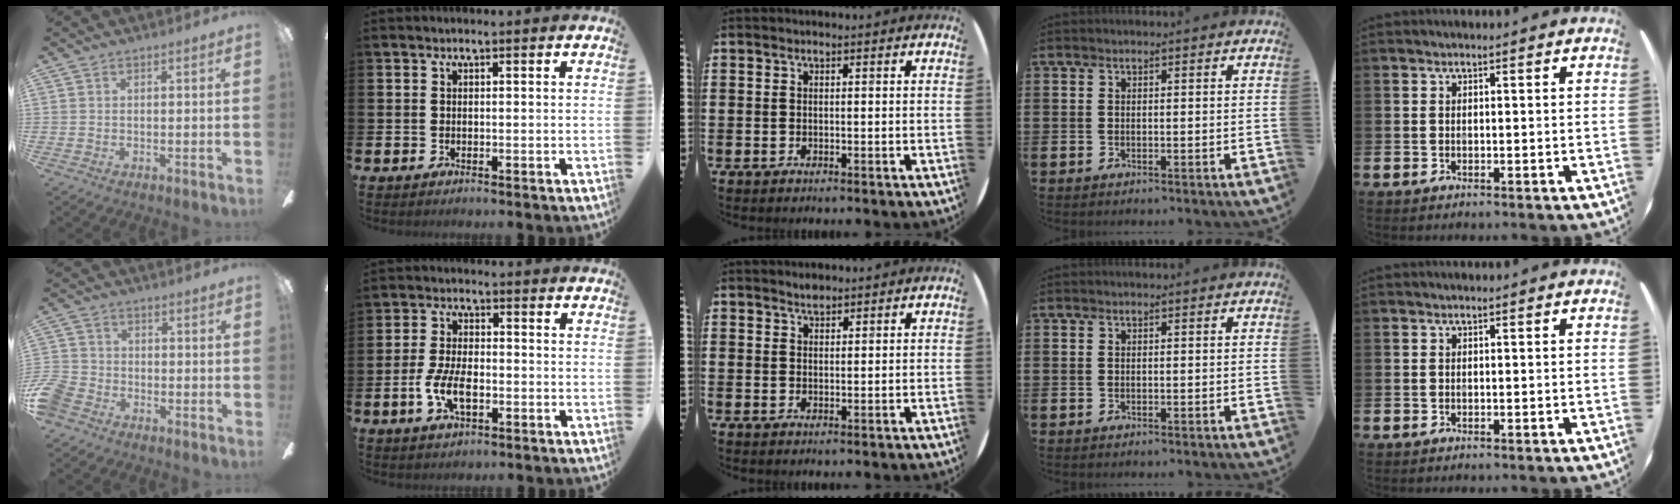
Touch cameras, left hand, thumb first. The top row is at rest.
{"thumb": {"total": 7.1, "force": [-4.3, 4.8, 3.0], "torque": [-0.079, 0.023, -0.085]}, "index": {"total": 5.6, "force": [-1.6, 2.5, 4.7], "torque": [-0.092, 0.002, -0.029]}, "middle": {"total": 1.5, "force": [1.4, 0.3, 0.1], "torque": [-0.002, 0.002, 0.027]}}